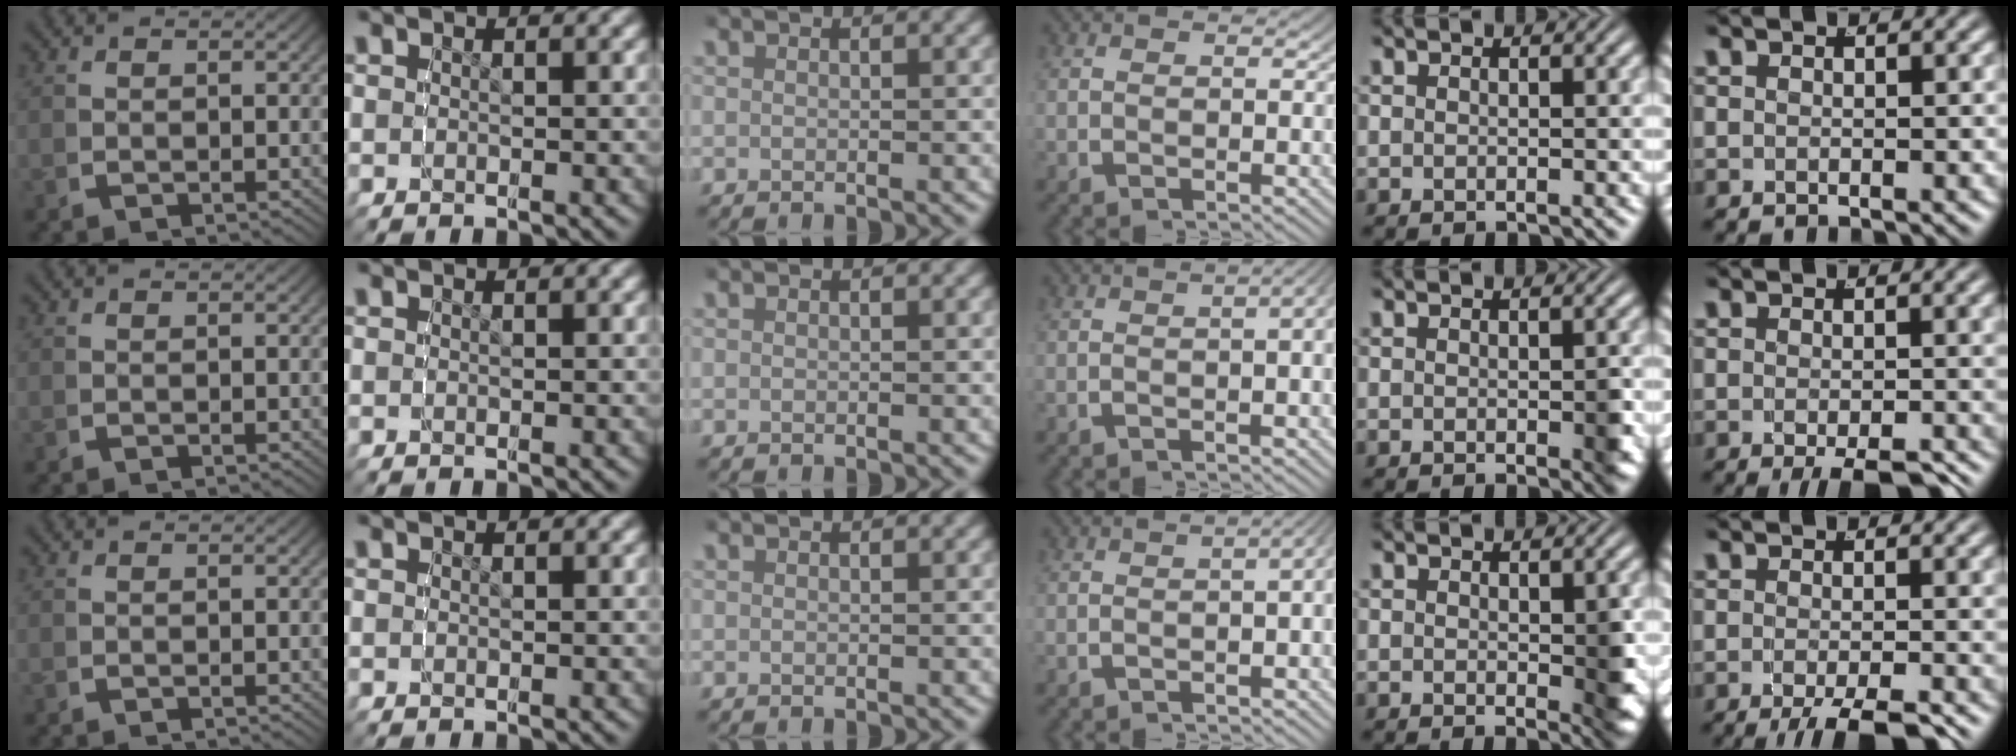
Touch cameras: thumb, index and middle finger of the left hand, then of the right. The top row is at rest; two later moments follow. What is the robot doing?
{"motion": "lift_and_place", "object": "glasses"}